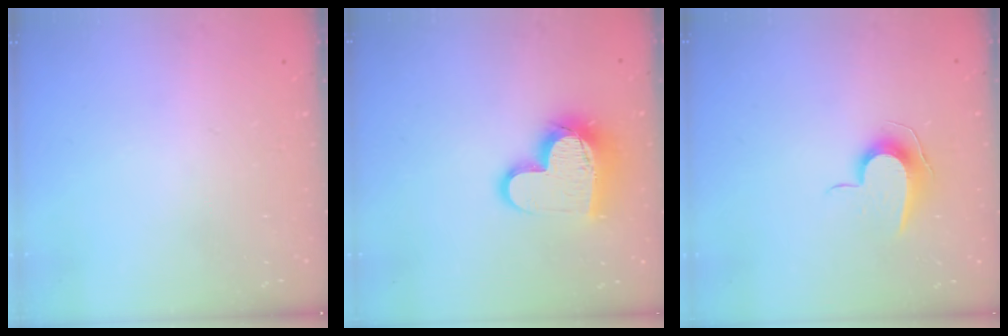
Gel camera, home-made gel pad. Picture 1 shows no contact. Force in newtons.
{"total": 15.8, "press": 15.8, "slide": 1.2}
{"total": 8.8, "press": 8.7, "slide": 0.8}